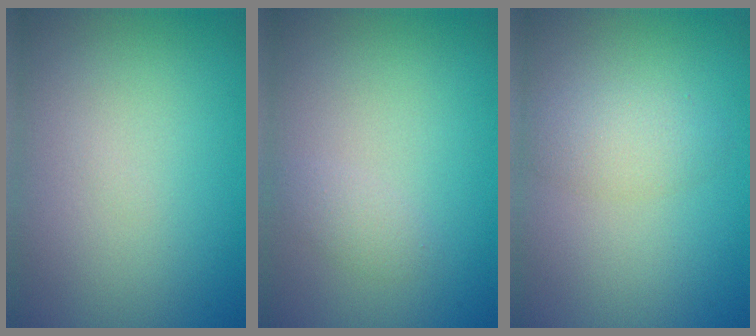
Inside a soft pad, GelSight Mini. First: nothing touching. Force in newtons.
{"total": 1.1, "press": 1.1, "slide": 0.0}
{"total": 2.3, "press": 2.3, "slide": 0.0}